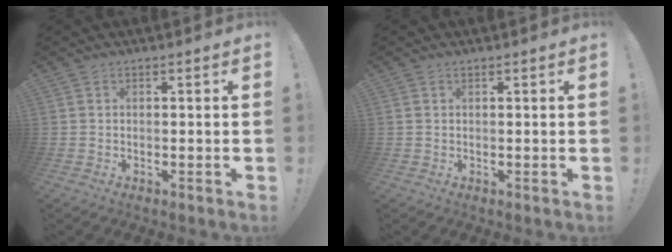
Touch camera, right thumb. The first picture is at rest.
{"total": 0.5, "force": [0.4, 0.2, 0.3], "torque": [-0.001, -0.001, 0.007]}